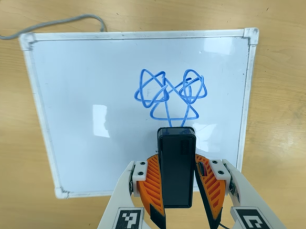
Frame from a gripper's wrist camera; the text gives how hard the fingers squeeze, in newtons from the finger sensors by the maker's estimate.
{"total": 6.9, "left": 6.0, "right": 7.8}